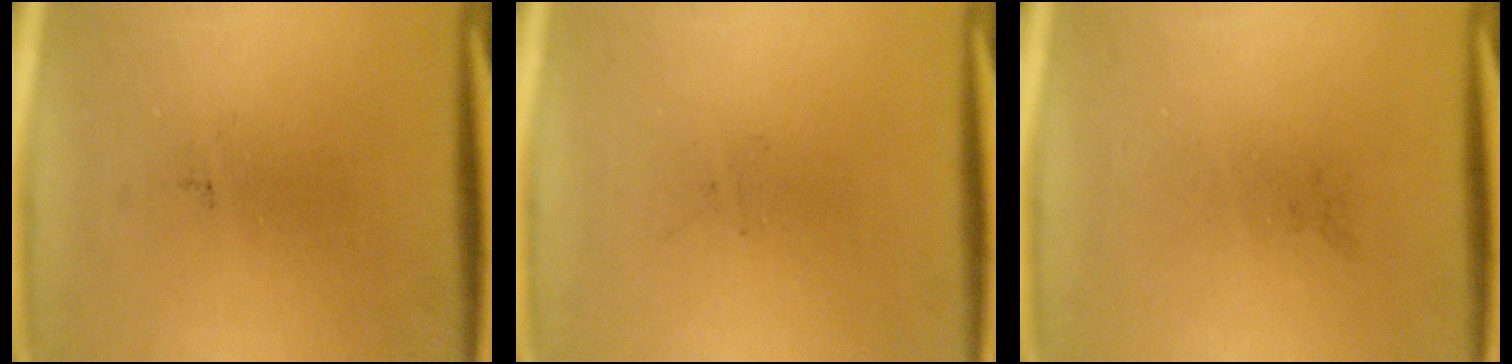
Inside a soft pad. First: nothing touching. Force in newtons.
{"total": 0.0}
{"total": 0.0}